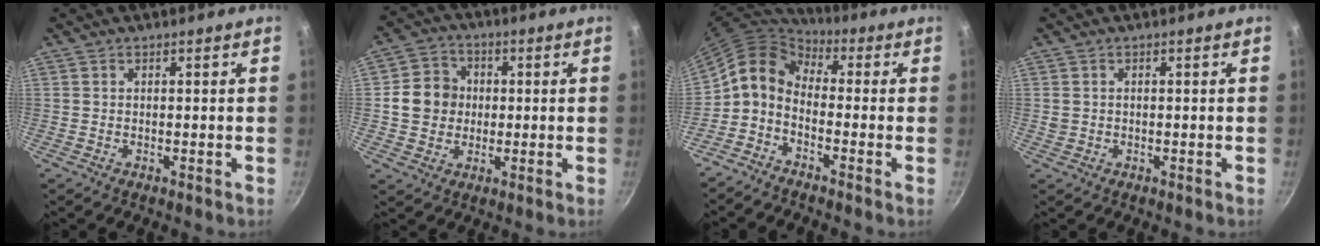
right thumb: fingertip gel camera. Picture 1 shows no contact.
{"total": 8.7, "force": [0.3, 7.9, 3.7], "torque": [-0.031, 0.014, -0.006]}
{"total": 9.2, "force": [-1.8, 6.5, 6.3], "torque": [-0.118, 0.049, -0.055]}
{"total": 1.4, "force": [0.0, 1.2, 0.6], "torque": [-0.010, 0.003, 0.003]}